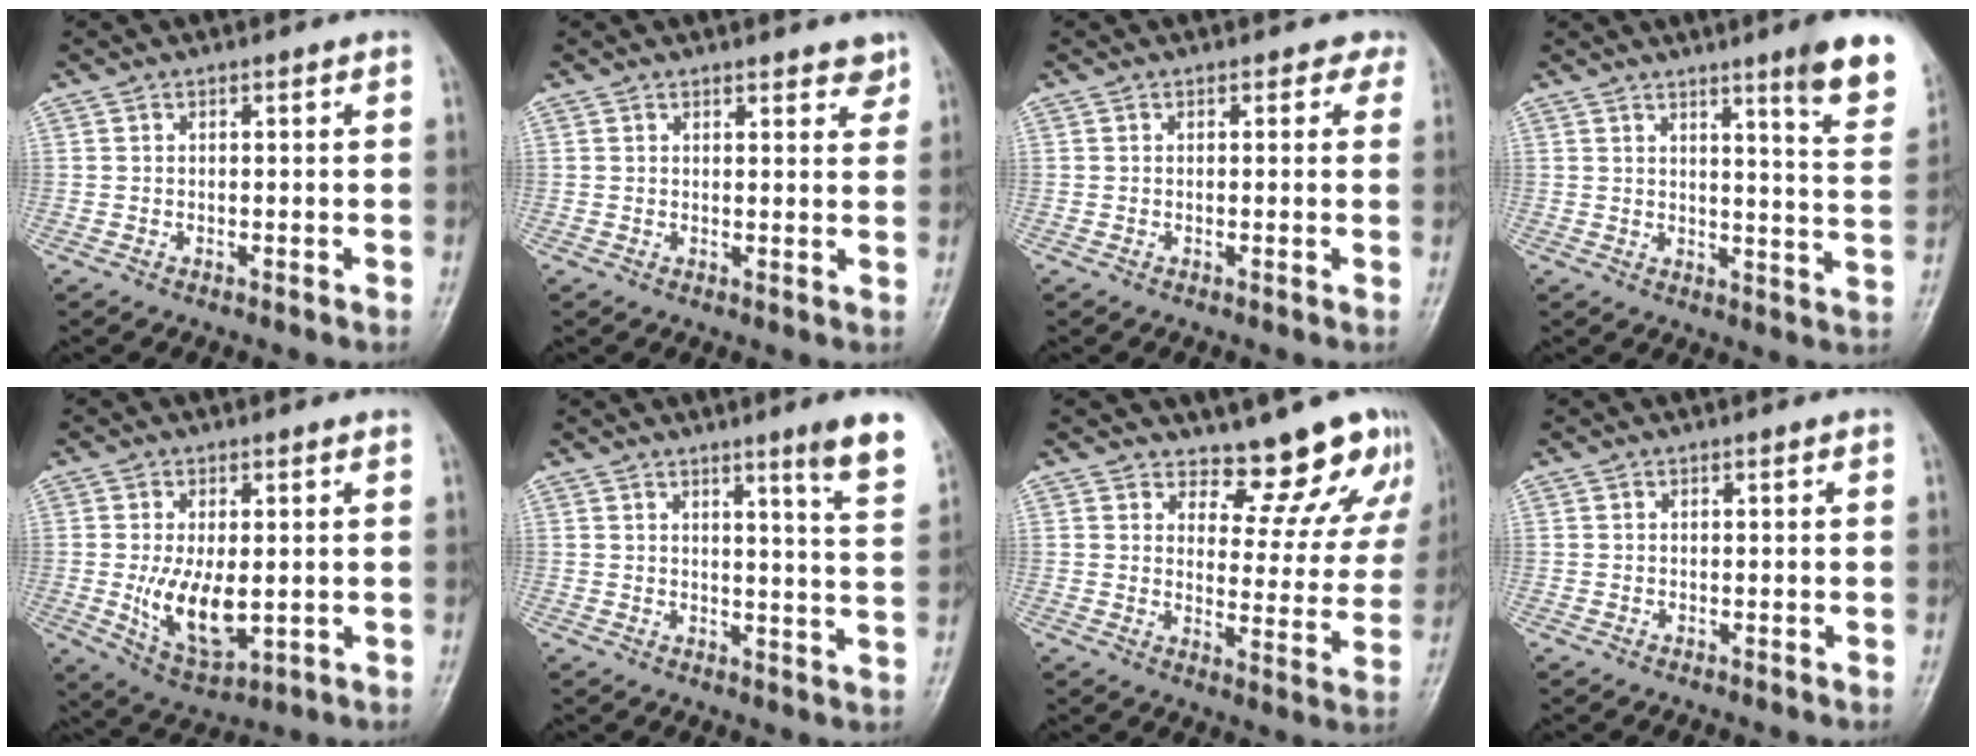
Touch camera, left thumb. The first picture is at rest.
{"total": 3.3, "force": [2.6, 1.2, 1.5], "torque": [0.004, -0.014, 0.031]}
{"total": 1.6, "force": [1.0, 1.2, 0.3], "torque": [0.017, -0.005, -0.003]}
{"total": 11.6, "force": [7.3, 0.8, 9.0], "torque": [-0.099, -0.045, 0.089]}
{"total": 9.7, "force": [-0.6, 4.8, 8.4], "torque": [-0.137, -0.023, 0.006]}
{"total": 8.6, "force": [5.4, -0.2, 6.7], "torque": [-0.081, -0.037, 0.065]}
{"total": 12.4, "force": [11.2, 4.4, 3.0], "torque": [0.007, -0.098, 0.128]}
{"total": 0.0}